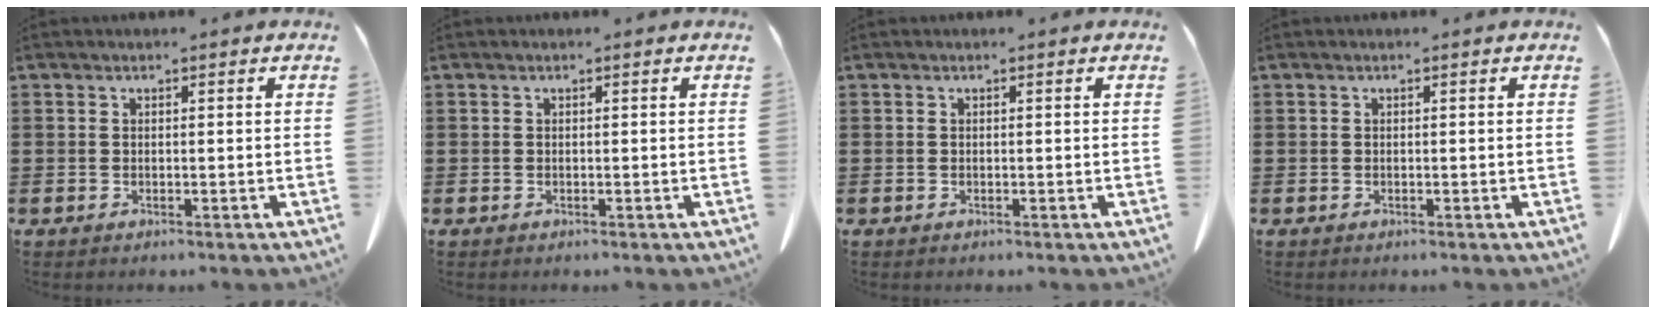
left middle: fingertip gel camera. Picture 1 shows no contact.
{"total": 0.0}
{"total": 0.0}
{"total": 0.0}